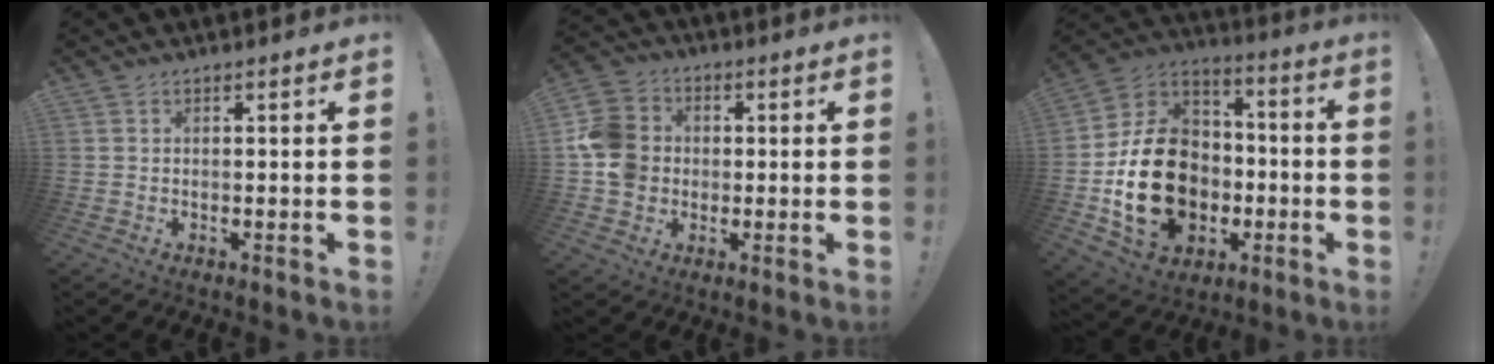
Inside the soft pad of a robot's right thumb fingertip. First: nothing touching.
{"total": 12.5, "force": [-0.7, 11.2, 5.5], "torque": [-0.087, 0.019, -0.007]}
{"total": 22.7, "force": [-5.2, 17.6, 13.4], "torque": [-0.234, 0.036, -0.064]}